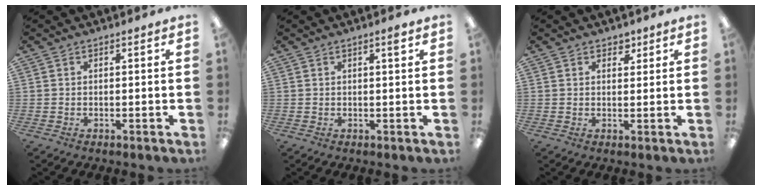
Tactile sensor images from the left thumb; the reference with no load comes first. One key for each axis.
{"total": 1.7, "fx": 1.0, "fy": 0.2, "fz": 1.4, "tx": -0.021, "ty": -0.002, "tz": 0.014}
{"total": 2.3, "fx": 1.6, "fy": 1.6, "fz": 0.5, "tx": 0.004, "ty": -0.007, "tz": 0.026}